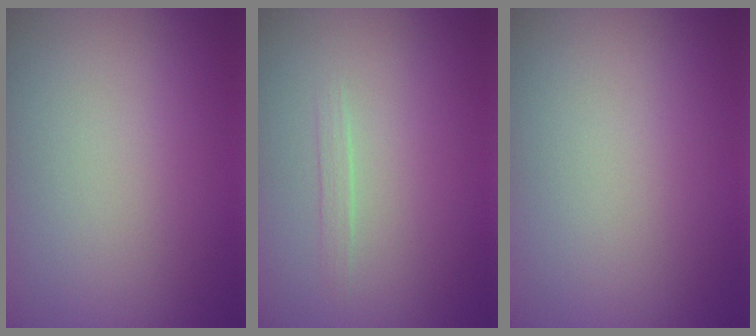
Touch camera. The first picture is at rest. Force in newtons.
{"total": 0.8, "press": 0.8, "slide": 0.0}
{"total": 0.0}